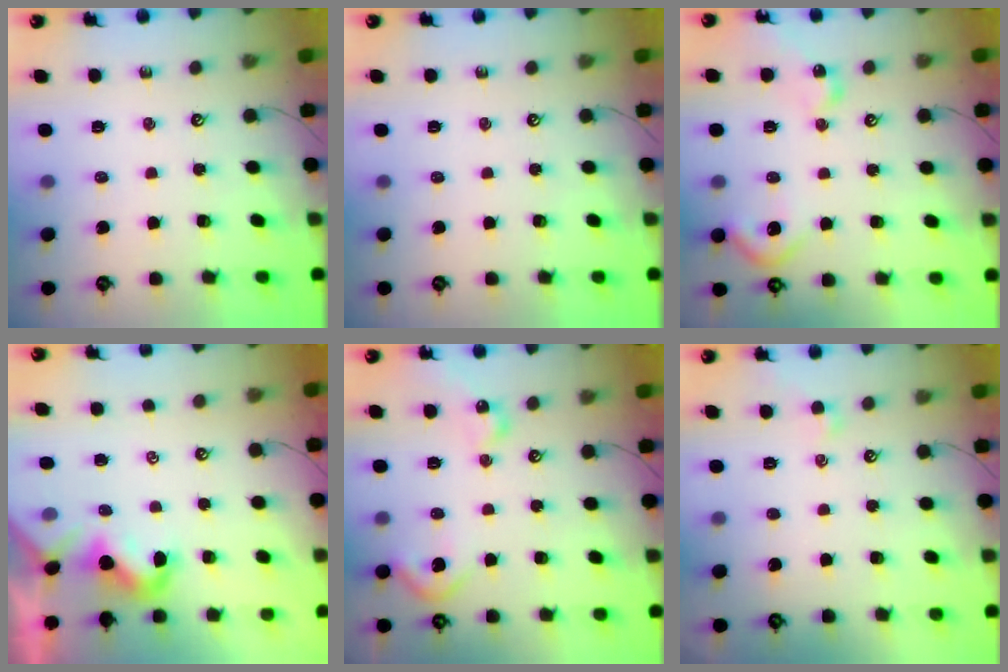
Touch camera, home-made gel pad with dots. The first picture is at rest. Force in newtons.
{"total": 0.0}
{"total": 8.2, "press": 8.2, "slide": 0.6}
{"total": 0.0}
{"total": 9.2, "press": 9.2, "slide": 1.1}
{"total": 0.0}